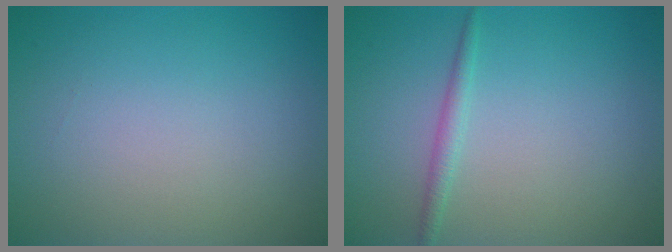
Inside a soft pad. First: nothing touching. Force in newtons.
{"total": 1.3, "press": 1.3, "slide": 0.1}